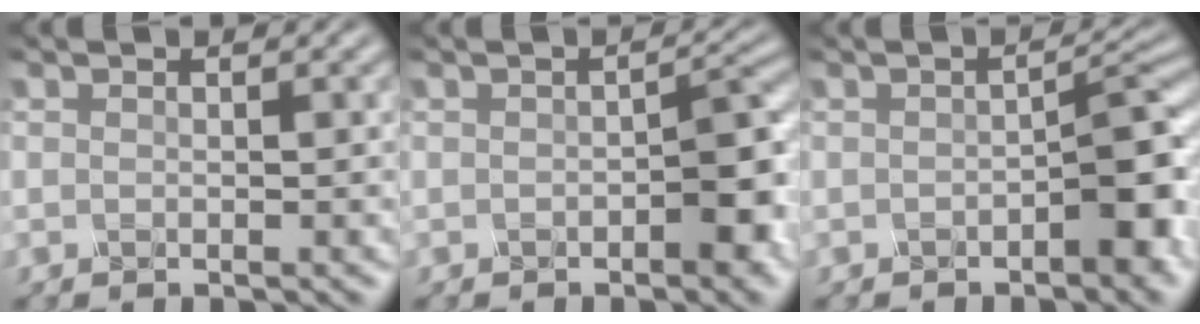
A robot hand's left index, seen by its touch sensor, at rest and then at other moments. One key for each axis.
{"total": 3.0, "fx": -1.5, "fy": 0.6, "fz": 2.6, "tx": -0.049, "ty": 0.005, "tz": -0.018}
{"total": 3.8, "fx": -1.8, "fy": 0.7, "fz": 3.2, "tx": -0.056, "ty": 0.009, "tz": -0.024}